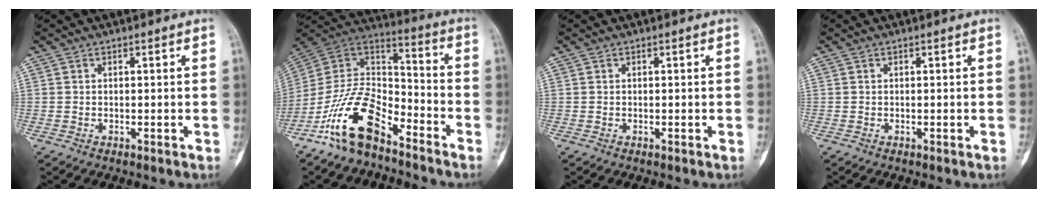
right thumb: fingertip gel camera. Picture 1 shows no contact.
{"total": 16.4, "force": [-10.6, 7.8, 9.9], "torque": [-0.168, 0.089, -0.204]}
{"total": 0.0}
{"total": 0.0}